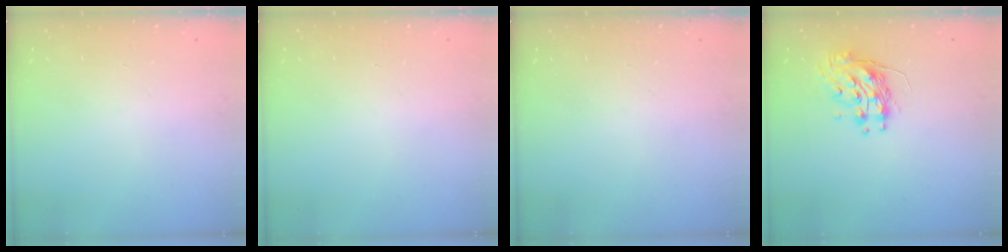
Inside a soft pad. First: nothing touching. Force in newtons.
{"total": 0.0}
{"total": 0.0}
{"total": 9.8, "press": 9.8, "slide": 0.7}